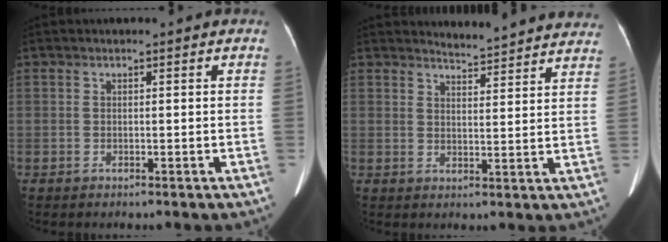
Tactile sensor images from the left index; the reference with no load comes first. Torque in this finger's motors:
{"motor_torque": [0.87, -1.27, 0.02, 0.01]}